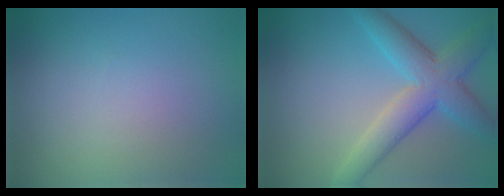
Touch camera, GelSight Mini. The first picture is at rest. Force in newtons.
{"total": 6.0, "press": 6.0, "slide": 0.3}